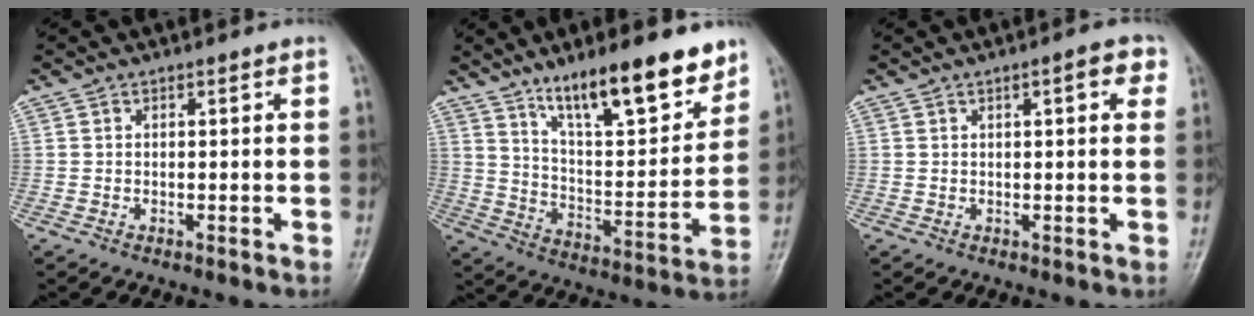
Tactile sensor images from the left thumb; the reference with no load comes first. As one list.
[{"total": 18.2, "force": [12.6, 5.0, 12.1], "torque": [-0.151, -0.073, 0.213]}, {"total": 3.8, "force": [1.5, 1.1, 3.3], "torque": [-0.038, 0.002, 0.017]}]